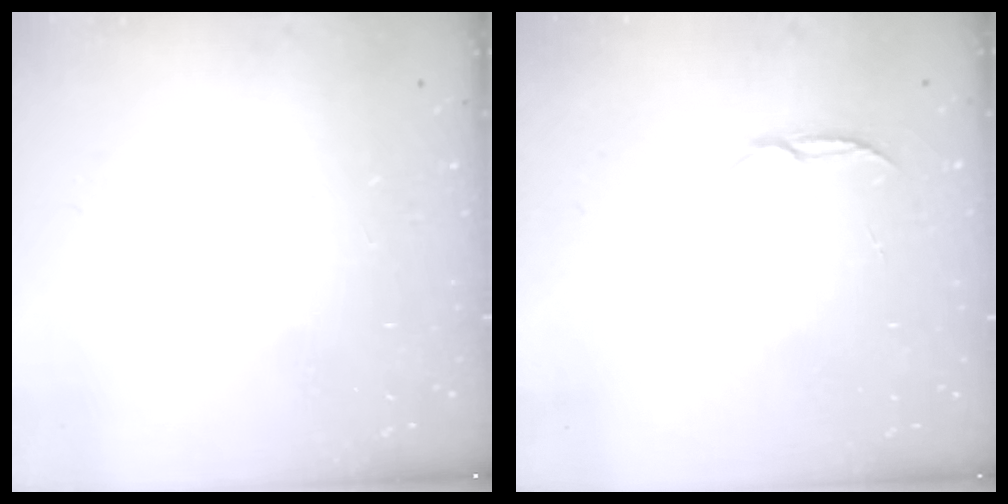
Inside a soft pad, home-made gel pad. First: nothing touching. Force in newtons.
{"total": 4.4, "press": 4.4, "slide": 0.4}